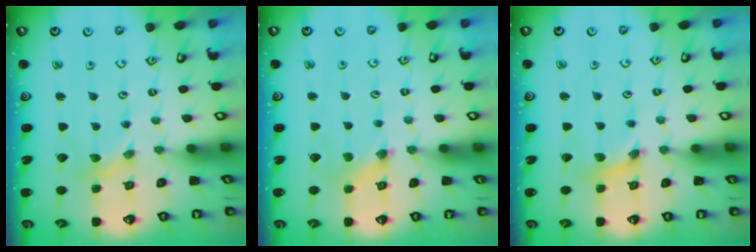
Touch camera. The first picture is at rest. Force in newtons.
{"total": 1.6, "press": 1.6, "slide": 0.3}
{"total": 2.7, "press": 2.7, "slide": 0.2}